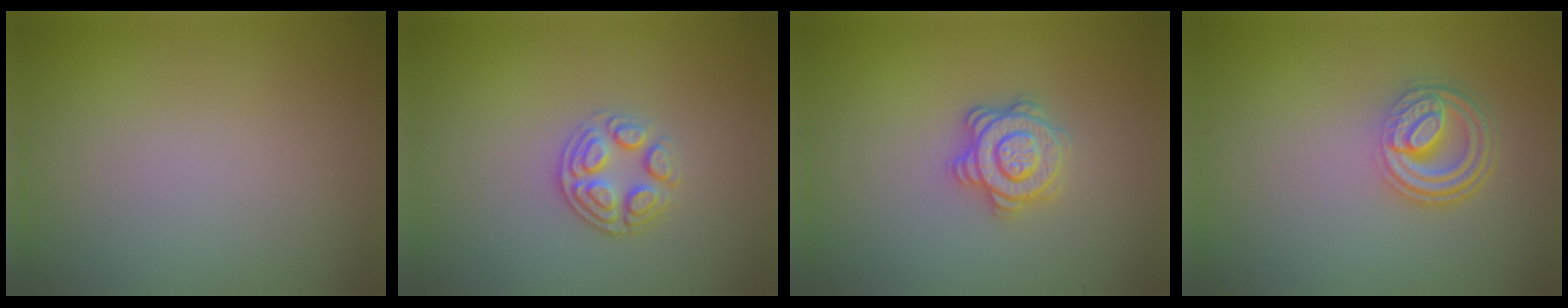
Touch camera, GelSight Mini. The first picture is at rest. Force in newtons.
{"total": 2.6, "press": 2.4, "slide": 1.1}
{"total": 3.6, "press": 3.1, "slide": 1.9}
{"total": 4.5, "press": 3.4, "slide": 2.9}